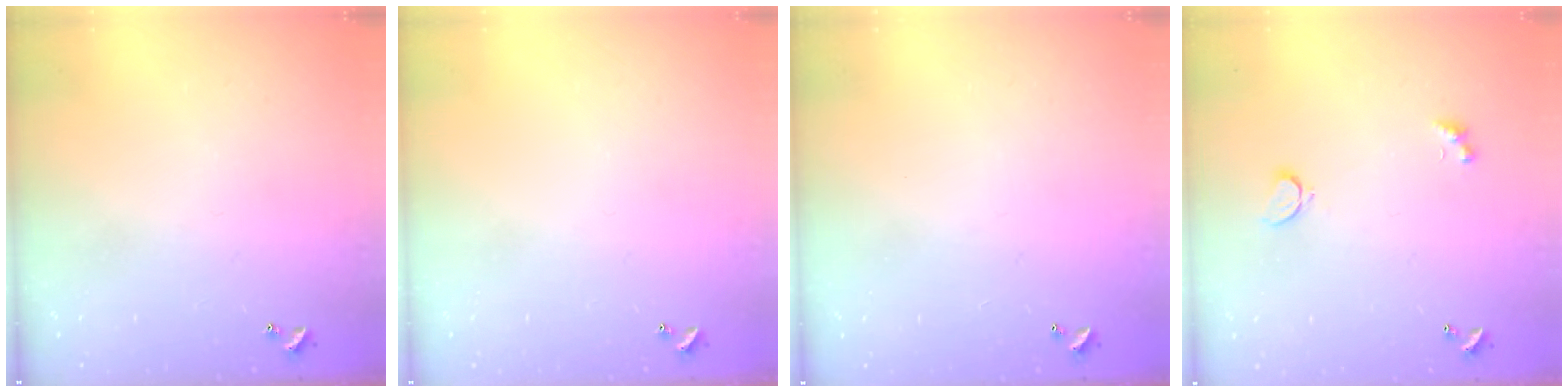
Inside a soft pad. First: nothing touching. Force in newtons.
{"total": 0.0}
{"total": 3.0, "press": 3.0, "slide": 0.1}
{"total": 2.3, "press": 2.3, "slide": 0.6}